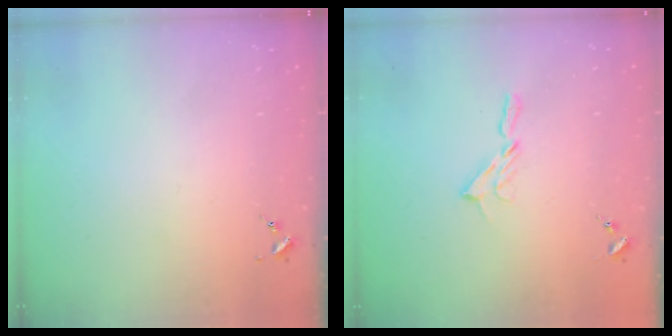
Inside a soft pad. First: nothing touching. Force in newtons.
{"total": 3.7, "press": 3.7, "slide": 0.3}